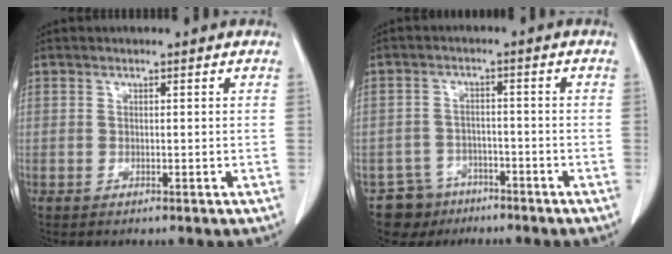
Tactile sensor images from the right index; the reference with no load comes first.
{"total": 5.4, "force": [-3.9, 3.8, -0.4], "torque": [0.008, 0.007, -0.061]}